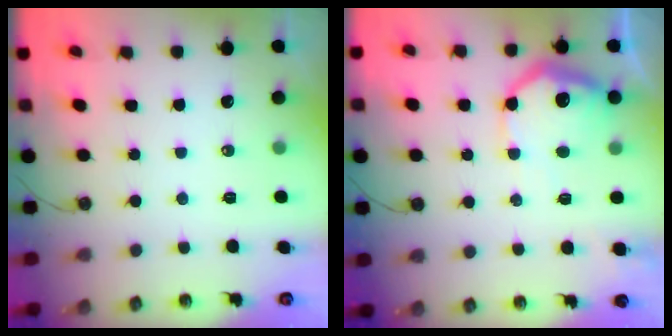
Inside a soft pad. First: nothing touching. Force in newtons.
{"total": 15.3, "press": 15.3, "slide": 1.1}